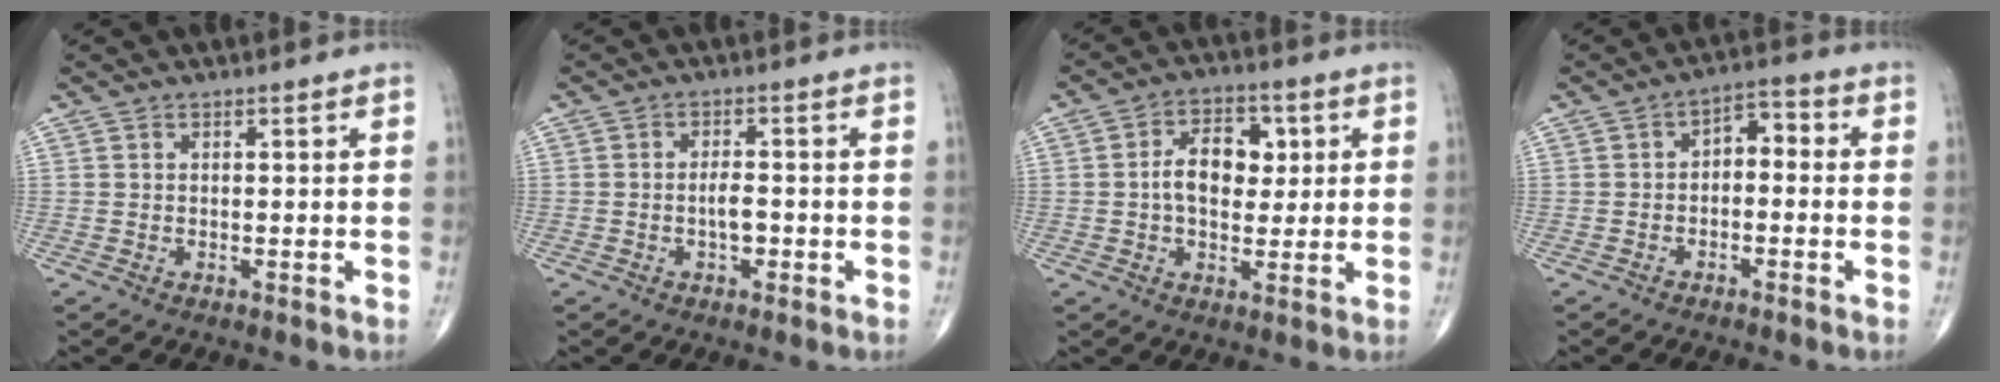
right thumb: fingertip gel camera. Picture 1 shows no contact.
{"total": 3.0, "force": [-0.9, 1.4, 2.5], "torque": [-0.036, 0.008, -0.016]}
{"total": 9.1, "force": [1.1, 6.0, 6.8], "torque": [-0.082, 0.010, 0.013]}
{"total": 4.9, "force": [-0.7, 3.1, 3.8], "torque": [-0.040, 0.034, -0.024]}